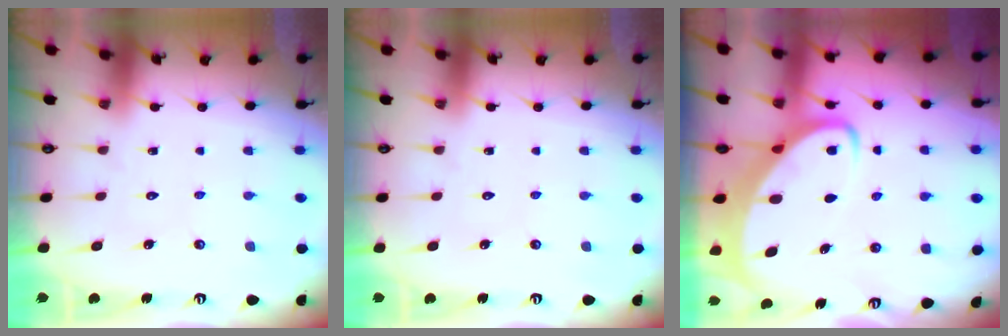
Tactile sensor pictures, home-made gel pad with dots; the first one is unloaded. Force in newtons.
{"total": 0.0}
{"total": 4.3, "press": 4.2, "slide": 0.4}